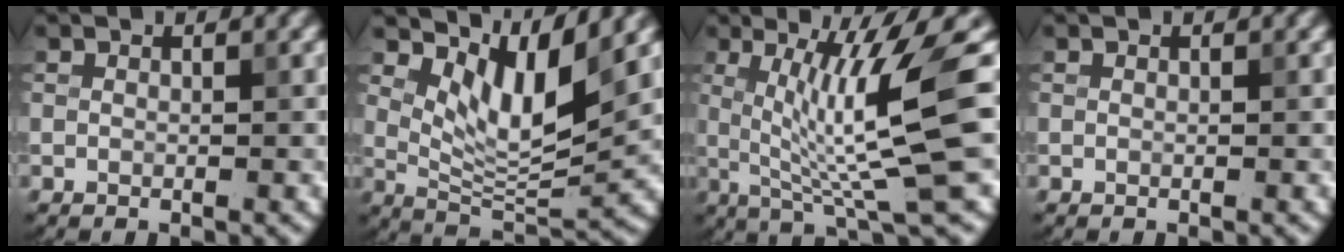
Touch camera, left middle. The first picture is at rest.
{"total": 5.8, "force": [3.3, 1.8, 4.5], "torque": [-0.086, -0.015, 0.066]}
{"total": 9.1, "force": [0.8, 0.8, 9.0], "torque": [-0.143, -0.007, 0.024]}
{"total": 0.0}